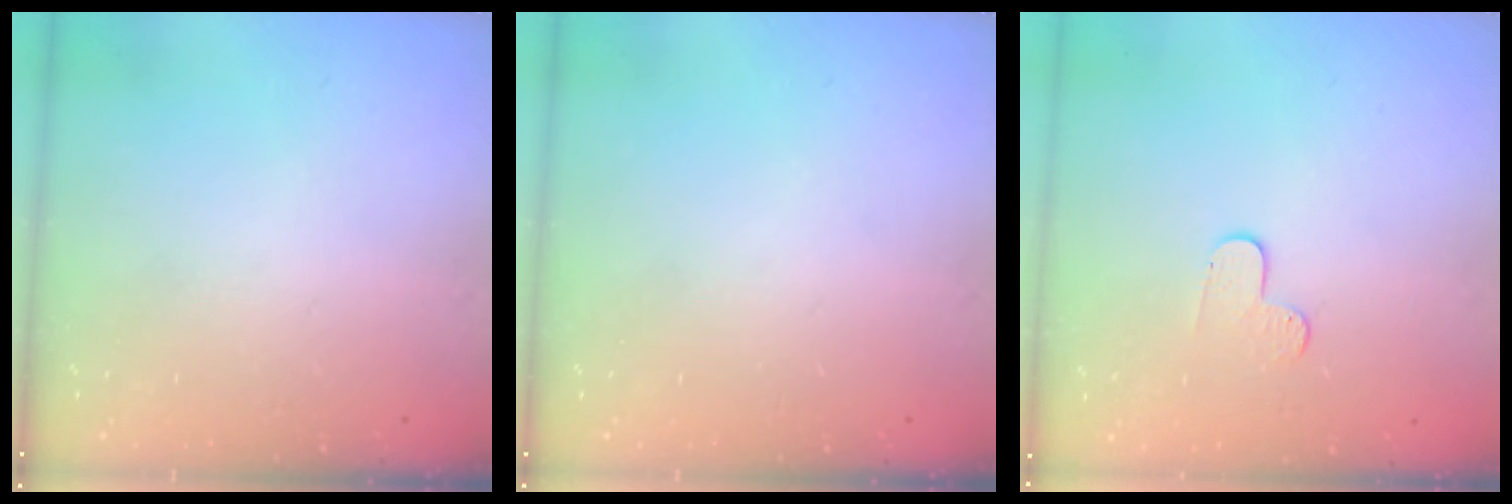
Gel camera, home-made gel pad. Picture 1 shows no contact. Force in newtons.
{"total": 0.0}
{"total": 3.8, "press": 3.8, "slide": 0.4}